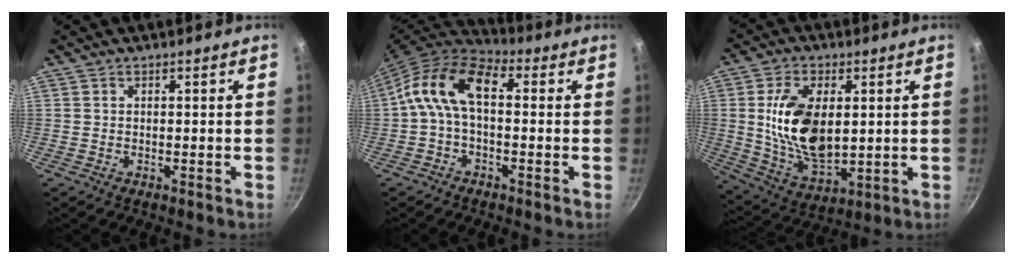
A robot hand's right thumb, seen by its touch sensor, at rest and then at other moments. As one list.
[{"total": 12.6, "force": [1.0, 7.0, 10.5], "torque": [-0.189, 0.040, 0.004]}, {"total": 16.0, "force": [1.9, 8.9, 13.2], "torque": [-0.231, -0.015, 0.047]}]